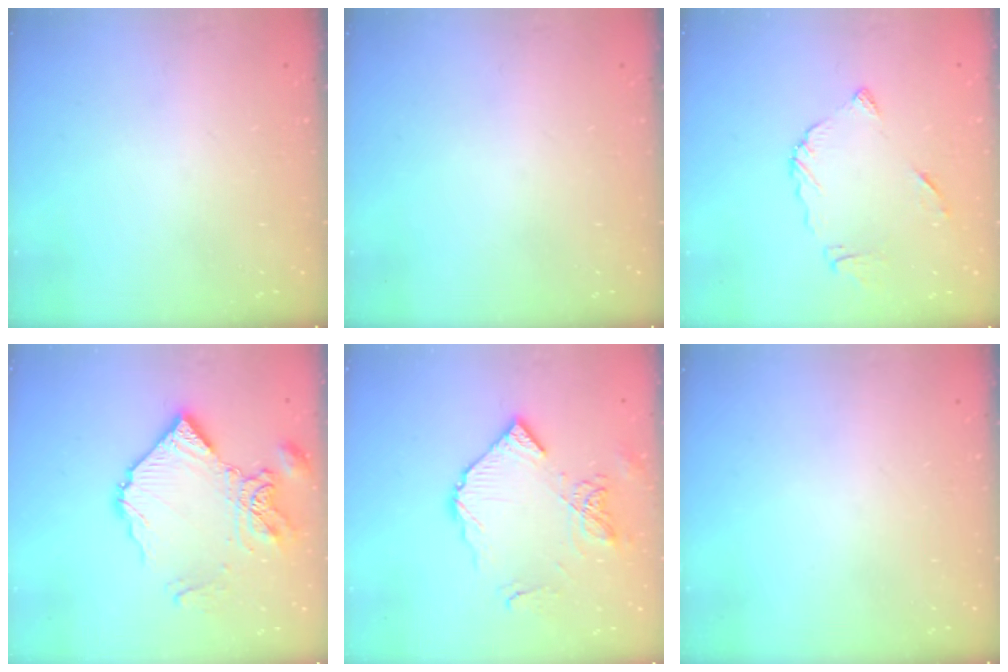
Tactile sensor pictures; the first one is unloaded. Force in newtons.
{"total": 0.0}
{"total": 8.8, "press": 8.7, "slide": 0.9}
{"total": 13.9, "press": 13.8, "slide": 1.6}
{"total": 12.2, "press": 12.2, "slide": 1.3}
{"total": 0.0}